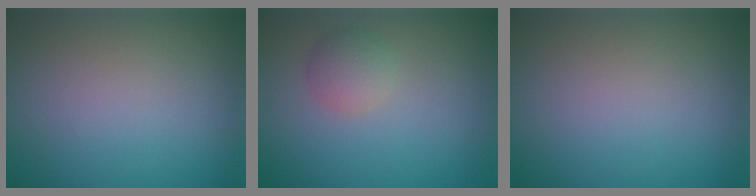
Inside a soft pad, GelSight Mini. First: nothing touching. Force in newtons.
{"total": 2.1, "press": 2.1, "slide": 0.1}
{"total": 0.0}